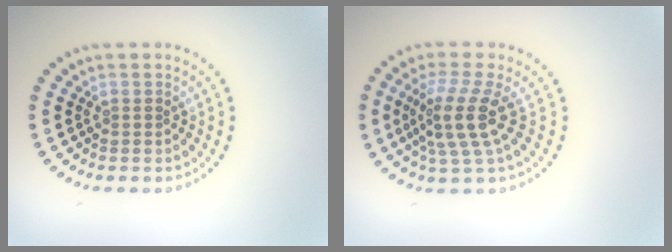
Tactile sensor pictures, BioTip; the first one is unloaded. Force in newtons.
{"total": 4.1, "press": 3.1, "slide": 2.7}